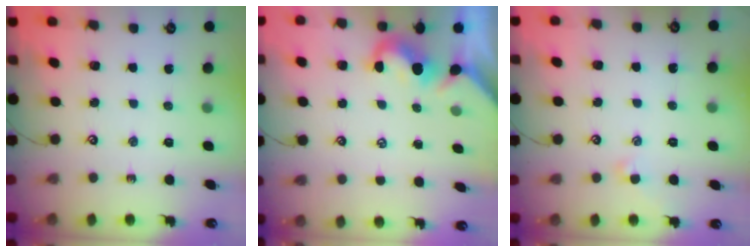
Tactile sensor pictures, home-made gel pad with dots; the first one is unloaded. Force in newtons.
{"total": 0.0}
{"total": 0.5, "press": 0.0, "slide": 0.5}